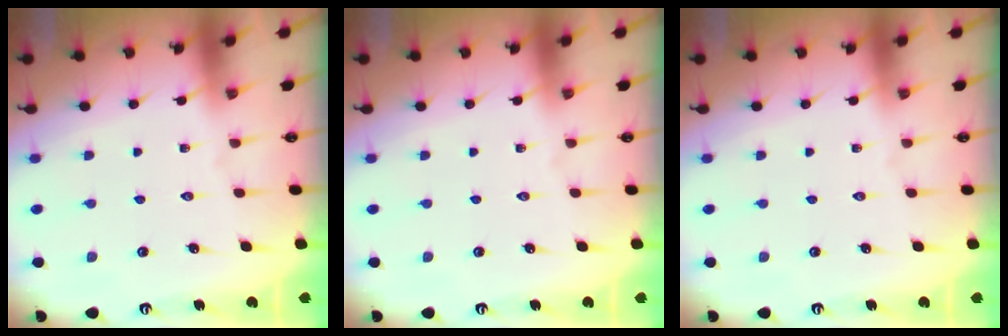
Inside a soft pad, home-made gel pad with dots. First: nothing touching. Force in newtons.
{"total": 0.0}
{"total": 0.0}